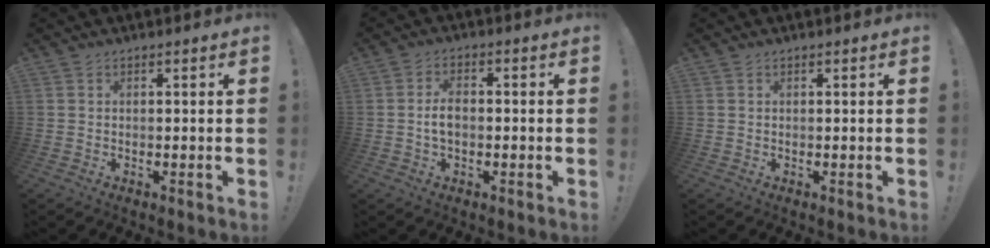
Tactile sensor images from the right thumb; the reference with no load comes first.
{"total": 4.6, "force": [-0.3, 2.5, 3.8], "torque": [-0.066, 0.005, -0.008]}
{"total": 0.0}